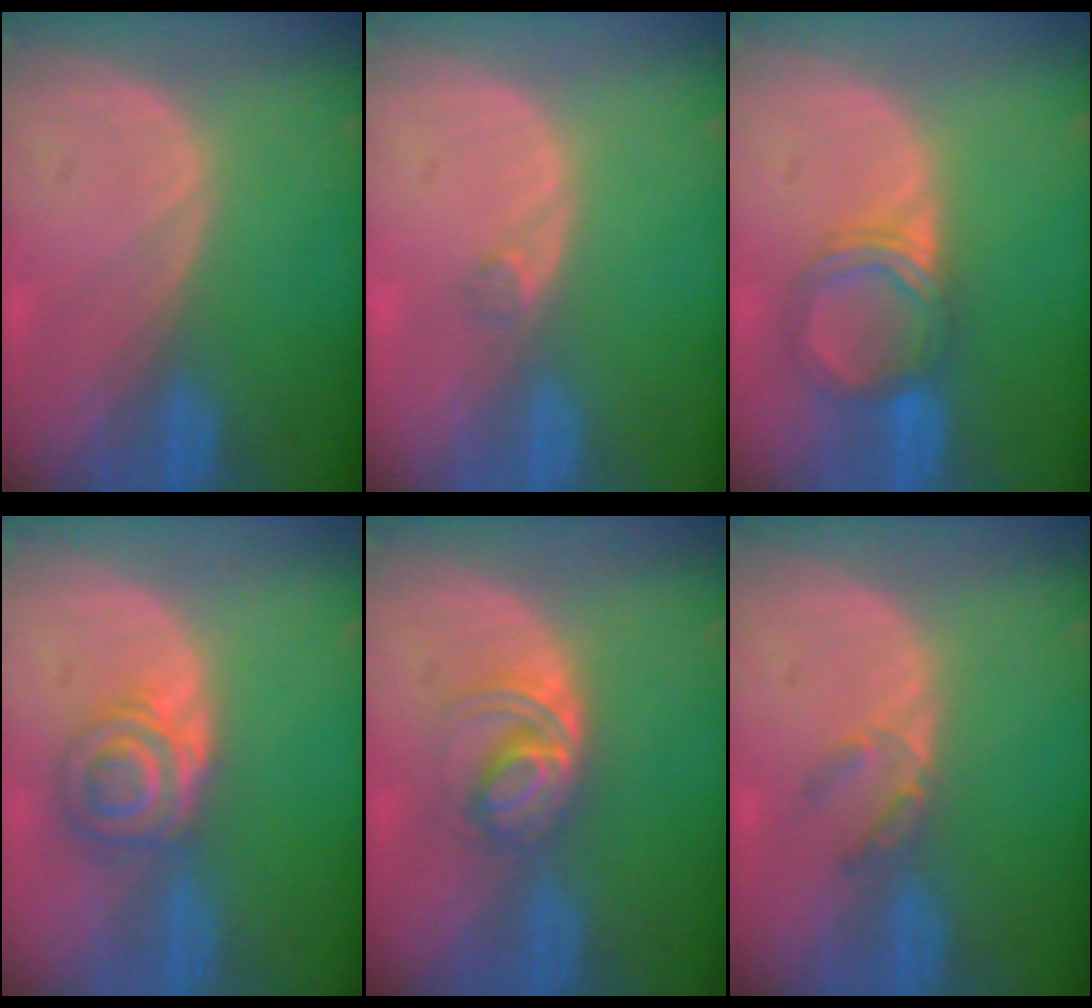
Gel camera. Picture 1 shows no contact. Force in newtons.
{"total": 1.2, "press": 1.0, "slide": 0.7}
{"total": 5.4, "press": 5.1, "slide": 1.7}
{"total": 6.0, "press": 5.5, "slide": 2.3}
{"total": 5.2, "press": 5.0, "slide": 1.2}
{"total": 2.5, "press": 2.3, "slide": 1.0}